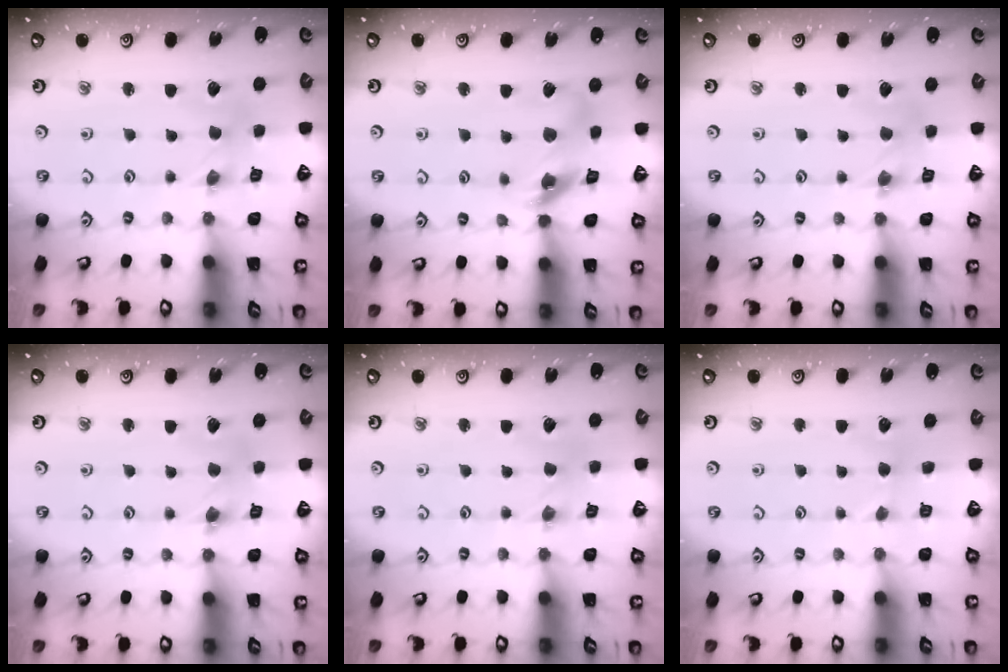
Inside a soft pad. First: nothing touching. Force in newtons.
{"total": 13.3, "press": 13.2, "slide": 1.6}
{"total": 1.4, "press": 1.3, "slide": 0.3}
{"total": 2.0, "press": 2.0, "slide": 0.2}
{"total": 0.0}
{"total": 1.6, "press": 1.5, "slide": 0.2}